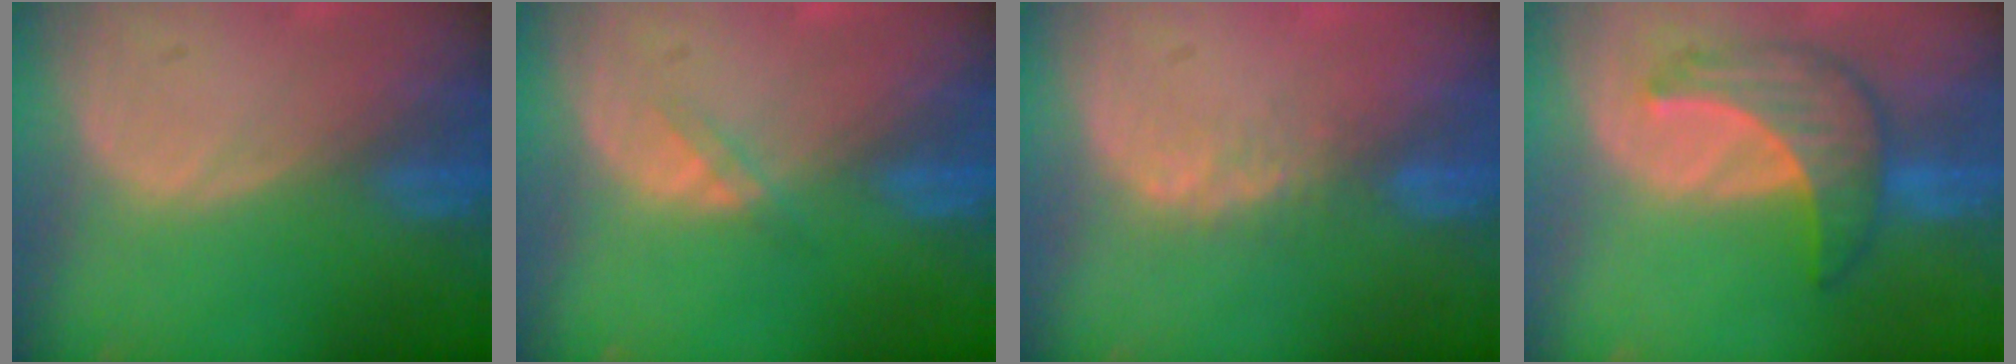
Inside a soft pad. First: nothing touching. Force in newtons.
{"total": 1.3, "press": 1.3, "slide": 0.2}
{"total": 2.5, "press": 1.9, "slide": 1.5}
{"total": 7.0, "press": 6.9, "slide": 0.5}